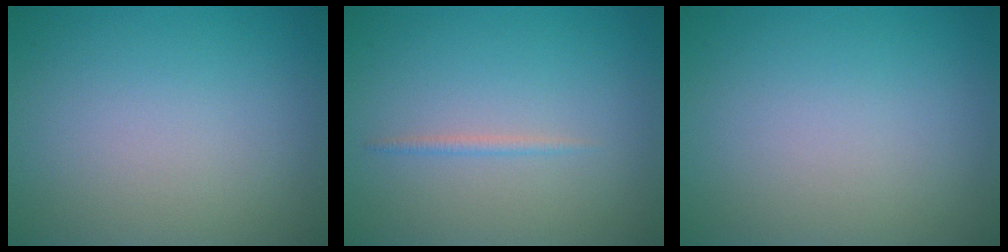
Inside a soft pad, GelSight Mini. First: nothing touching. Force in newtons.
{"total": 0.7, "press": 0.7, "slide": 0.1}
{"total": 0.0}